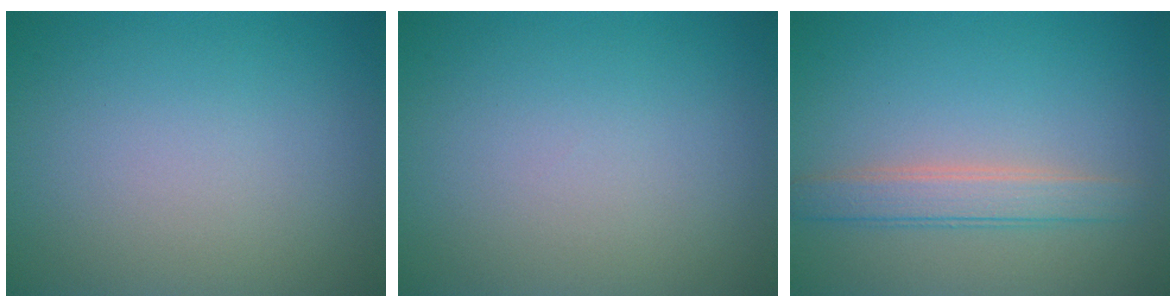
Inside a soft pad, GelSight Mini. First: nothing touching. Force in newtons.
{"total": 0.0}
{"total": 2.8, "press": 2.8, "slide": 0.3}